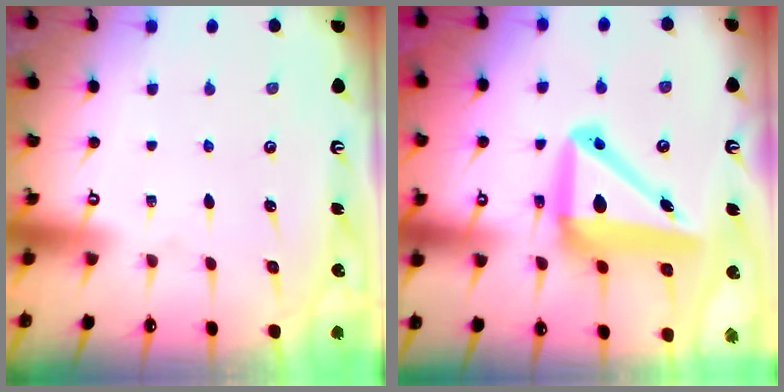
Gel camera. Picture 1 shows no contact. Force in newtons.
{"total": 14.7, "press": 14.5, "slide": 2.7}